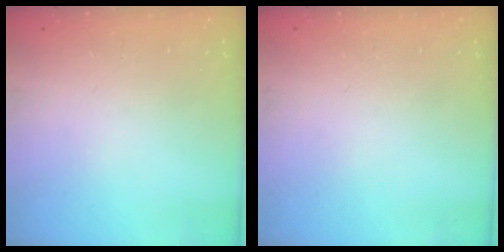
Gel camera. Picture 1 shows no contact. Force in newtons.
{"total": 0.0}